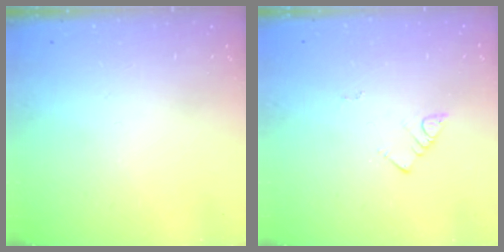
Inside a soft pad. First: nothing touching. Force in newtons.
{"total": 2.7, "press": 2.7, "slide": 0.6}